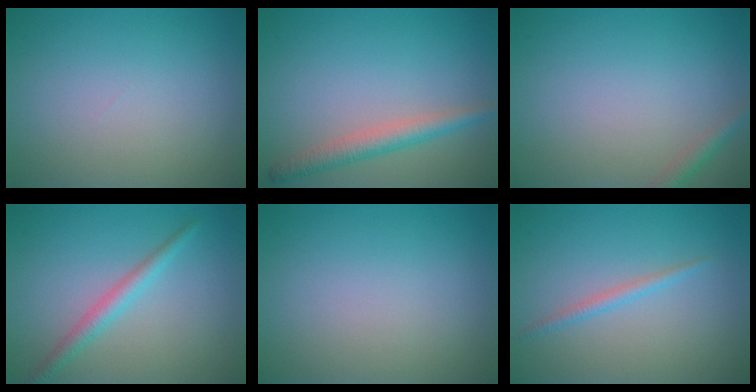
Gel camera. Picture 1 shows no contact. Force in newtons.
{"total": 2.8, "press": 2.8, "slide": 0.2}
{"total": 1.3, "press": 1.3, "slide": 0.1}
{"total": 2.2, "press": 2.2, "slide": 0.0}
{"total": 0.0}
{"total": 0.9, "press": 0.9, "slide": 0.1}